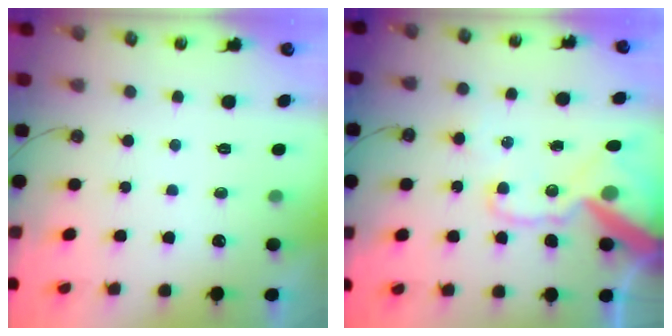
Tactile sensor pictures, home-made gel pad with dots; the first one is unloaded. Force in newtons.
{"total": 19.1, "press": 18.9, "slide": 2.6}